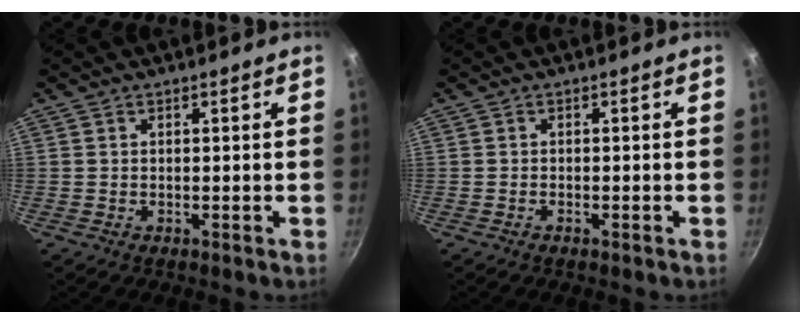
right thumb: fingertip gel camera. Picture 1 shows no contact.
{"total": 0.6, "force": [-0.5, 0.0, 0.3], "torque": [-0.010, 0.003, -0.009]}